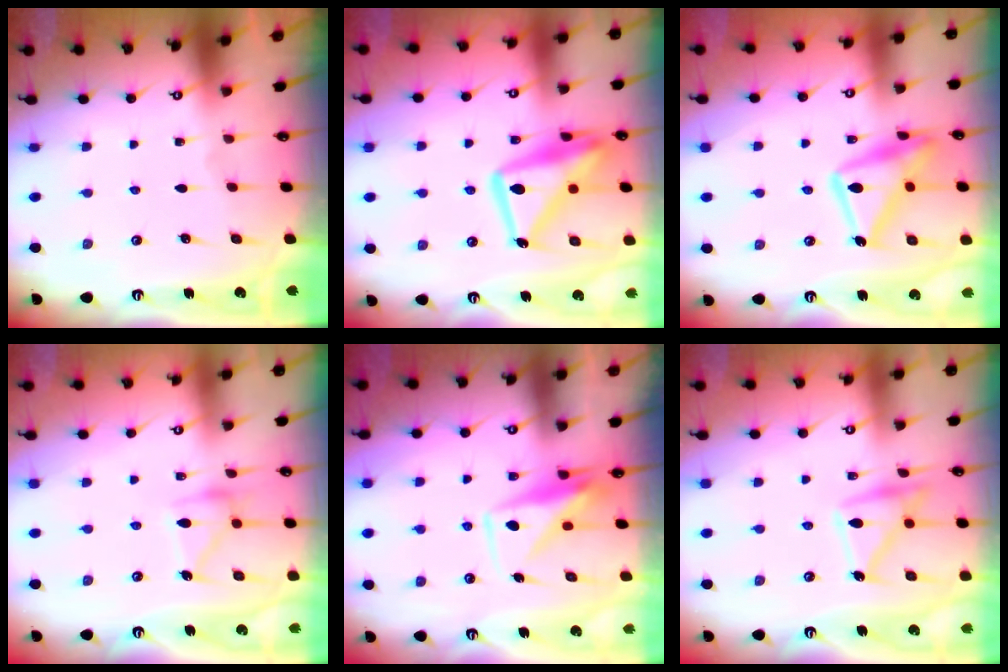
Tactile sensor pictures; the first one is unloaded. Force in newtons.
{"total": 17.7, "press": 17.6, "slide": 1.9}
{"total": 17.7, "press": 17.6, "slide": 1.2}
{"total": 14.3, "press": 14.2, "slide": 0.8}
{"total": 9.6, "press": 9.6, "slide": 0.3}
{"total": 15.5, "press": 15.4, "slide": 1.1}